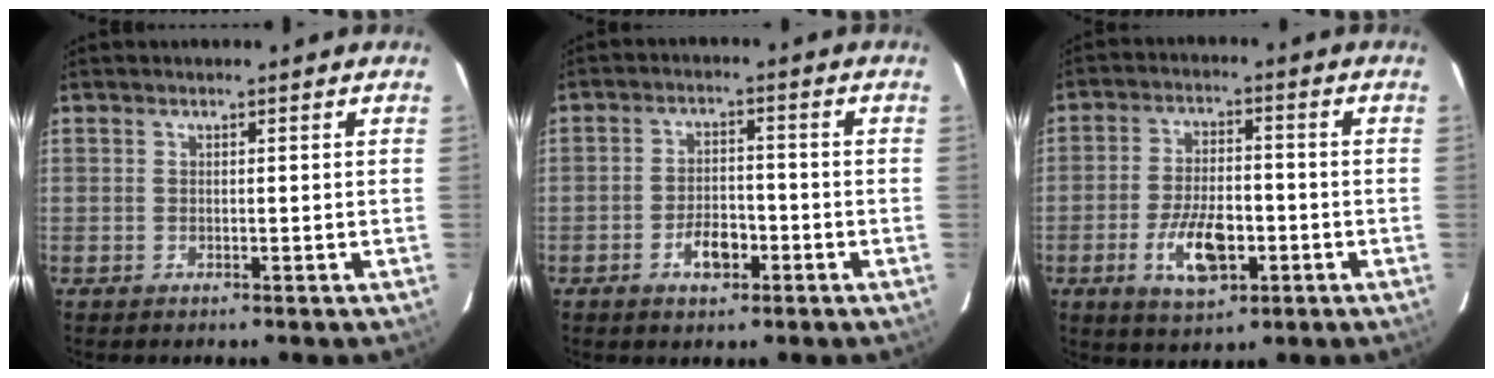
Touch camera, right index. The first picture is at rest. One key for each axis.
{"total": 4.8, "fx": -2.3, "fy": 2.4, "fz": 3.5, "tx": -0.064, "ty": 0.003, "tz": -0.037}
{"total": 9.0, "fx": -3.2, "fy": 3.8, "fz": 7.5, "tx": -0.145, "ty": -0.001, "tz": -0.051}